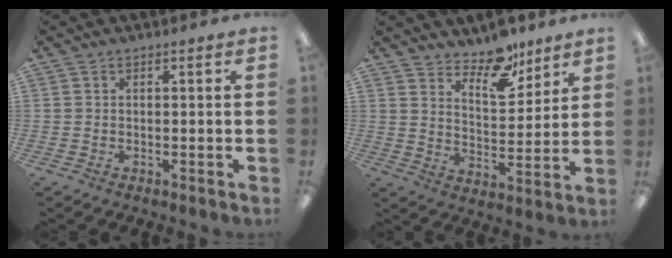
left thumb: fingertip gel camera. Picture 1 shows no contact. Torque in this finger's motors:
{"motor_torque": [0.01, -0.02, -0.02, -0.26, 0.01]}